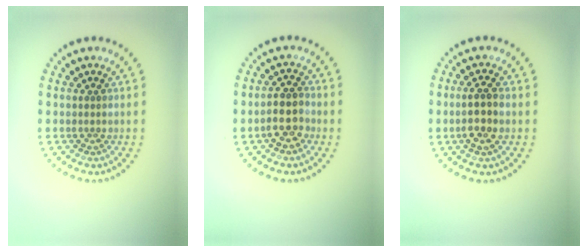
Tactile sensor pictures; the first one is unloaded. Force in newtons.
{"total": 2.8, "press": 2.7, "slide": 0.9}
{"total": 2.8, "press": 2.7, "slide": 0.9}